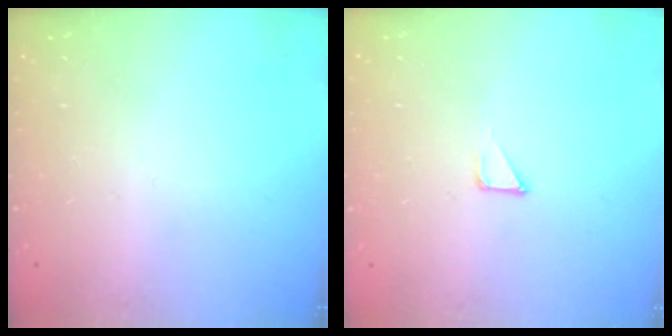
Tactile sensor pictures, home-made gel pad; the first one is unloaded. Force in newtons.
{"total": 1.2, "press": 1.2, "slide": 0.0}